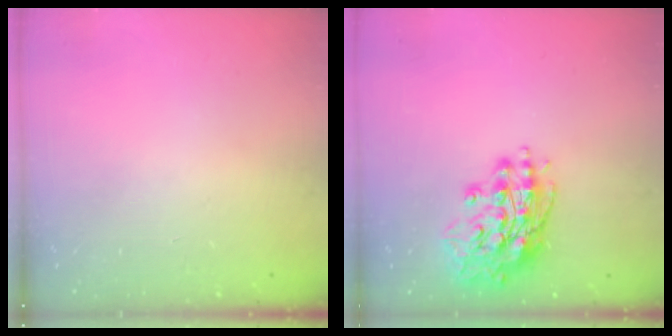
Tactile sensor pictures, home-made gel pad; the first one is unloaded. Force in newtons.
{"total": 15.4, "press": 15.2, "slide": 2.6}